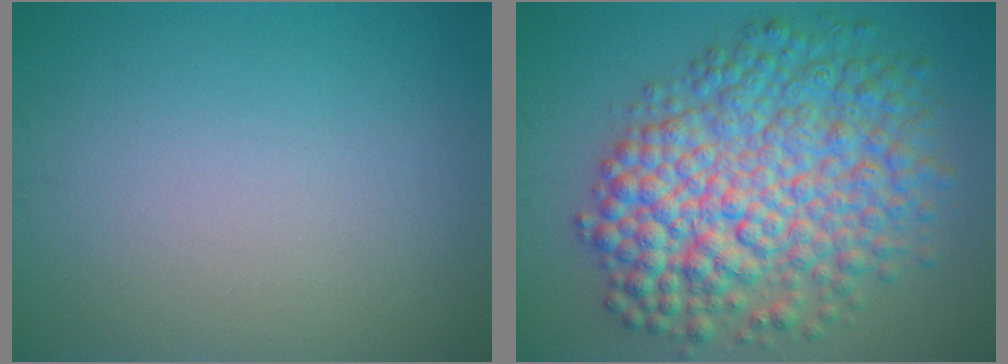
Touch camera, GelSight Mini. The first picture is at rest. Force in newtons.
{"total": 10.5, "press": 10.5, "slide": 0.1}